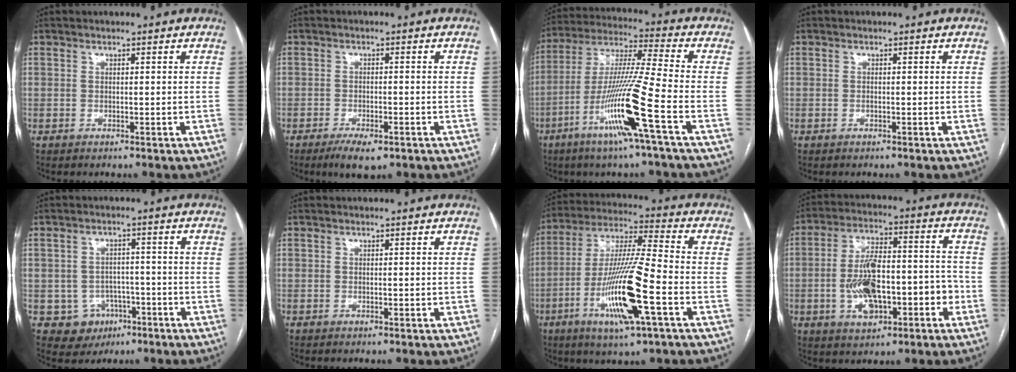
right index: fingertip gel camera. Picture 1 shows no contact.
{"total": 4.7, "force": [-2.9, 1.4, 3.3], "torque": [-0.059, -0.006, -0.043]}
{"total": 15.8, "force": [-6.5, -1.5, 14.4], "torque": [-0.287, -0.017, -0.125]}
{"total": 0.0}
{"total": 6.1, "force": [-2.5, 5.5, 1.0], "torque": [-0.010, 0.011, -0.026]}
{"total": 0.0}
{"total": 16.6, "force": [-5.7, 0.9, 15.5], "torque": [-0.308, -0.015, -0.104]}
{"total": 13.2, "force": [-3.6, 5.7, 11.3], "torque": [-0.204, 0.032, -0.055]}